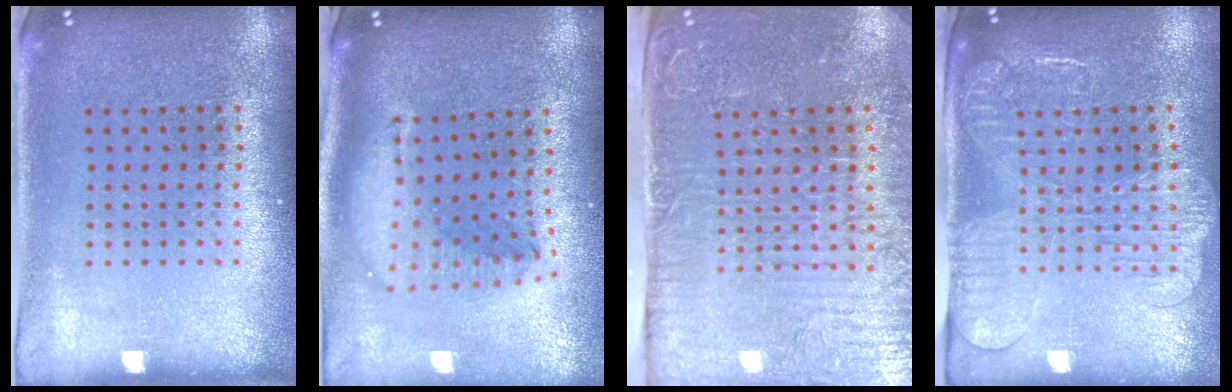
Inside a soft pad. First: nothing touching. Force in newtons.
{"total": 1.8, "press": 1.5, "slide": 1.0}
{"total": 5.3, "press": 4.5, "slide": 2.9}
{"total": 2.5, "press": 2.1, "slide": 1.4}